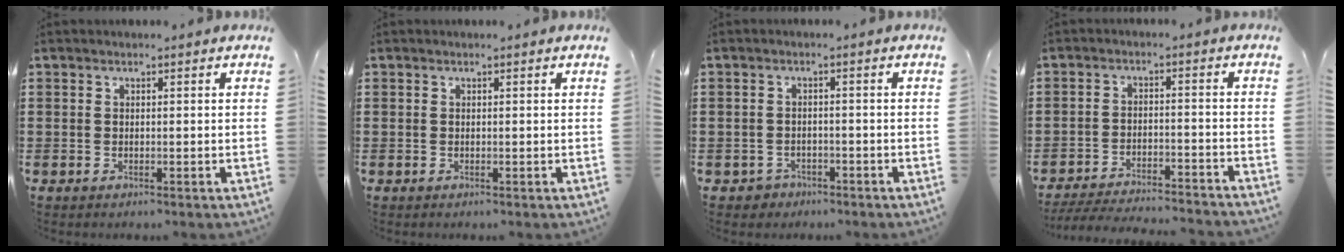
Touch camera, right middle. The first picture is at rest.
{"total": 0.0}
{"total": 1.6, "force": [-1.4, 0.9, -0.1], "torque": [-0.006, 0.001, -0.032]}
{"total": 5.0, "force": [-4.9, 0.0, 1.1], "torque": [-0.023, -0.001, -0.099]}